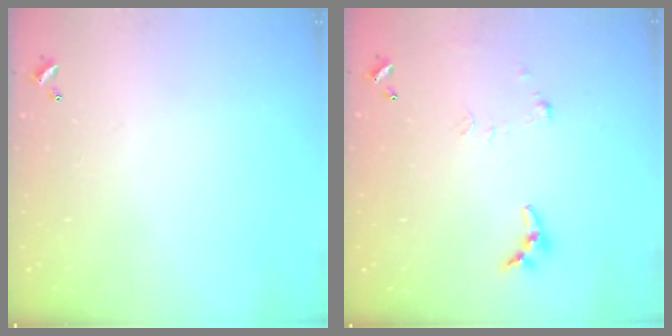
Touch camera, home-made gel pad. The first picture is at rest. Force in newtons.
{"total": 6.2, "press": 6.2, "slide": 0.4}